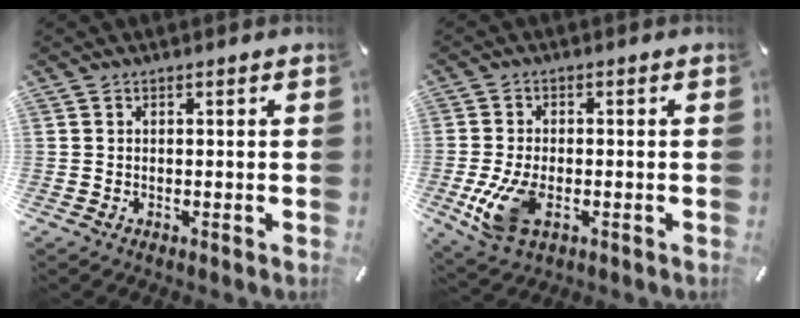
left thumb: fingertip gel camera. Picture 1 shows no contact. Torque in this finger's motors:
{"motor_torque": [0.33, 0.90, 0.73, 0.59, 0.11]}